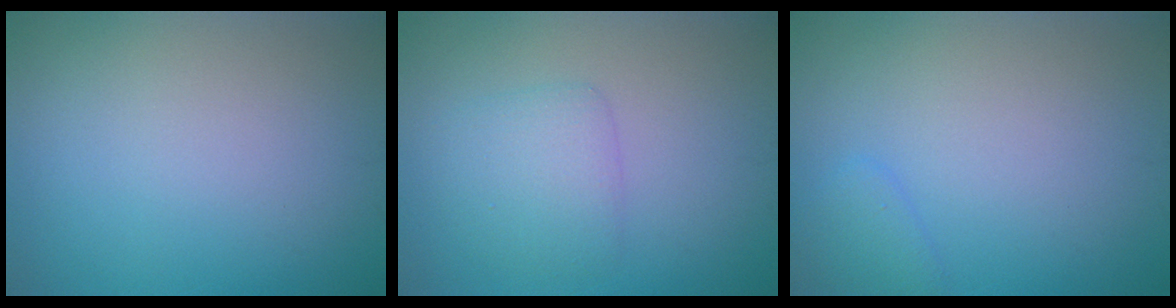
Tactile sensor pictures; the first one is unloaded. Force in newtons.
{"total": 2.7, "press": 2.7, "slide": 0.1}
{"total": 1.3, "press": 1.3, "slide": 0.1}